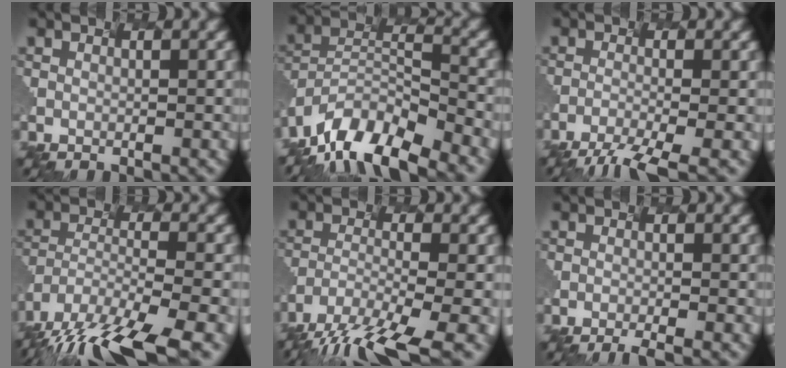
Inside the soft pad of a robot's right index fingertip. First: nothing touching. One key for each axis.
{"total": 11.9, "fx": -10.8, "fy": 2.6, "fz": 4.2, "tx": -0.112, "ty": -0.007, "tz": -0.161}
{"total": 4.9, "fx": -4.2, "fy": -0.2, "fz": 2.4, "tx": -0.050, "ty": -0.010, "tz": -0.059}
{"total": 13.1, "fx": -10.9, "fy": 2.6, "fz": 6.8, "tx": -0.182, "ty": -0.047, "tz": -0.147}
{"total": 9.1, "fx": -7.6, "fy": 0.8, "fz": 4.8, "tx": -0.115, "ty": -0.021, "tz": -0.108}
{"total": 2.3, "fx": -2.0, "fy": -0.4, "fz": 1.1, "tx": -0.014, "ty": -0.007, "tz": -0.008}